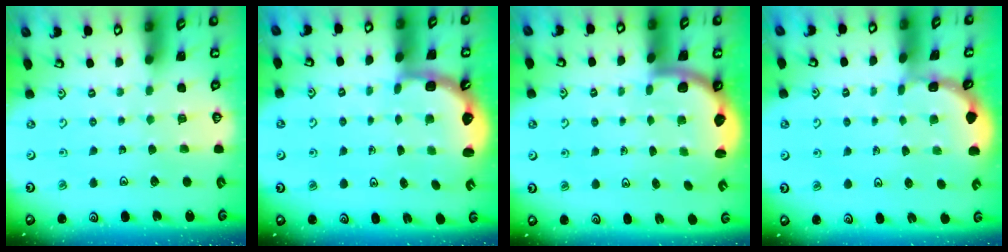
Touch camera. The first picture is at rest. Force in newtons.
{"total": 2.7, "press": 2.1, "slide": 1.7}
{"total": 2.5, "press": 2.2, "slide": 1.1}
{"total": 1.3, "press": 1.3, "slide": 0.1}